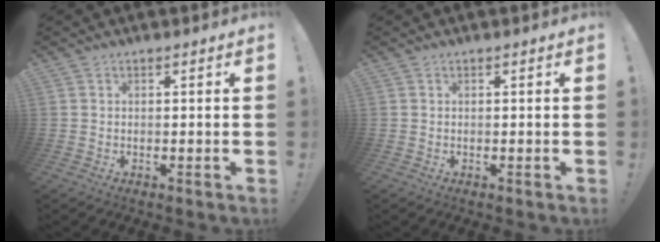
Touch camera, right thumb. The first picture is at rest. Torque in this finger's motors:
{"motor_torque": [-0.10, -0.10, 0.09, -0.05, 0.04]}